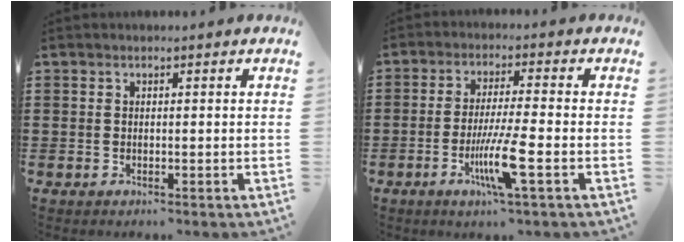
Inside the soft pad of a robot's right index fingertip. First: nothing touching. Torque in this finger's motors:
{"motor_torque": [1.70, 0.43, 0.70, 0.18]}